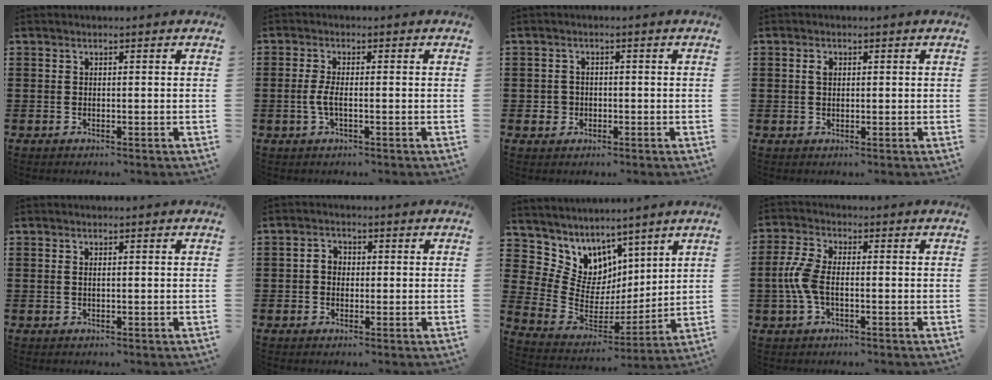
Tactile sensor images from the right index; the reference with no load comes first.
{"total": 3.0, "force": [-0.7, 0.7, 2.8], "torque": [-0.072, -0.007, -0.022]}
{"total": 1.9, "force": [-0.6, 1.8, 0.3], "torque": [-0.013, 0.004, -0.014]}
{"total": 1.3, "force": [0.4, 0.8, 1.0], "torque": [-0.021, 0.006, 0.006]}
{"total": 0.6, "force": [0.1, 0.2, 0.5], "torque": [-0.012, -0.001, 0.003]}
{"total": 2.2, "force": [-0.2, 1.9, 1.2], "torque": [-0.028, 0.008, -0.006]}
{"total": 7.3, "force": [5.1, 5.2, -0.2], "torque": [-0.056, -0.065, 0.096]}
{"total": 6.3, "force": [-0.9, 2.9, 5.5], "torque": [-0.139, -0.008, -0.025]}